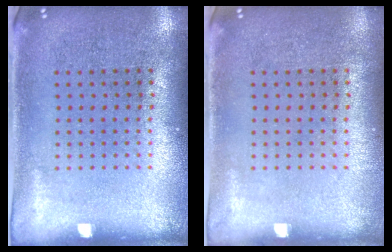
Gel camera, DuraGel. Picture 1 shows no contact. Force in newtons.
{"total": 0.0}